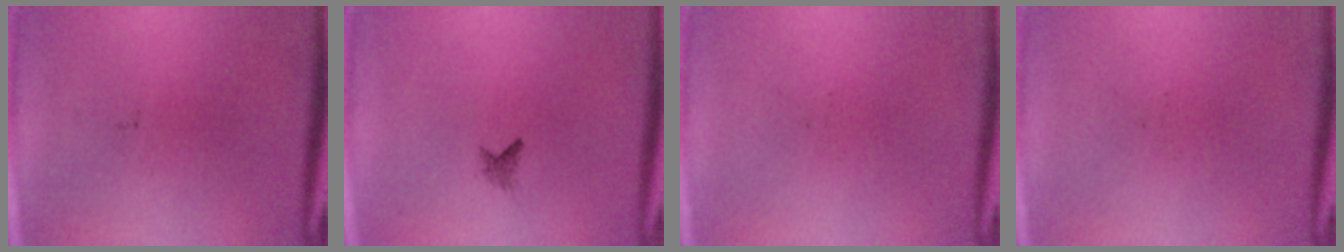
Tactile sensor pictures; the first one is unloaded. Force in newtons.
{"total": 0.9}
{"total": 0.0}
{"total": 0.0}